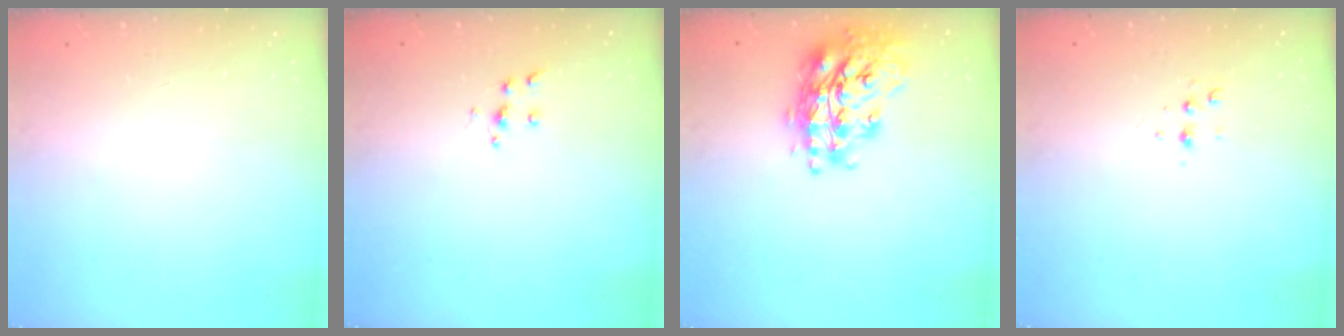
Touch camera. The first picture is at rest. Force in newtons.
{"total": 5.9, "press": 5.9, "slide": 0.3}
{"total": 20.1, "press": 20.1, "slide": 1.4}
{"total": 3.7, "press": 3.2, "slide": 1.7}